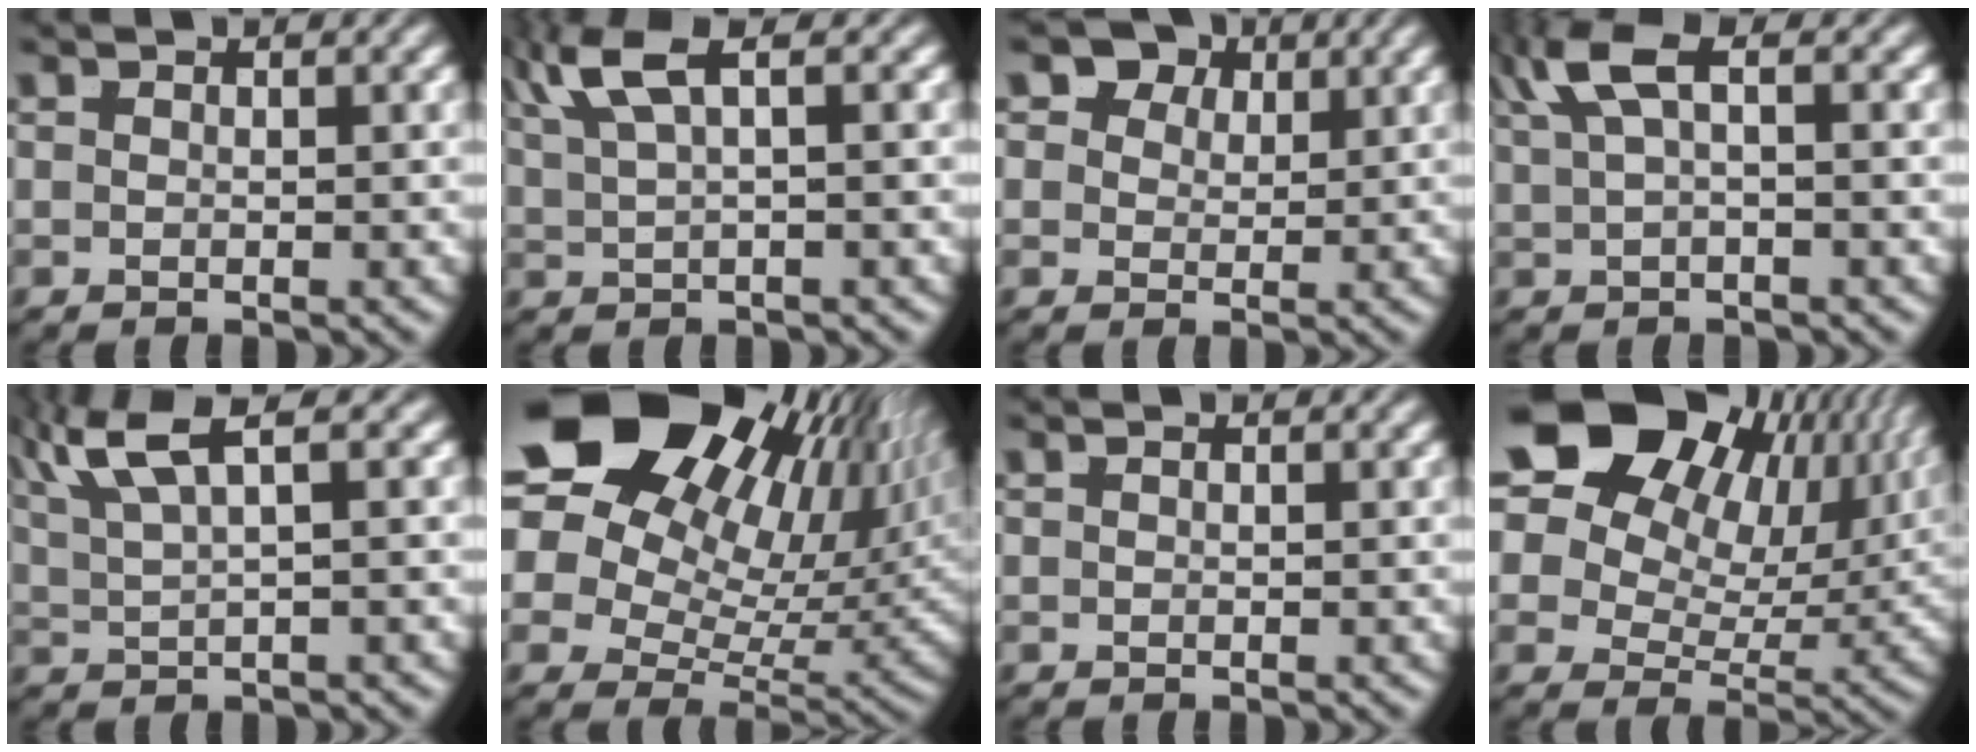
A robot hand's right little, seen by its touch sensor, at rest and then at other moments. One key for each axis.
{"total": 4.3, "fx": 2.4, "fy": 0.9, "fz": 3.5, "tx": -0.060, "ty": 0.010, "tz": 0.047}
{"total": 7.8, "fx": 3.1, "fy": 6.1, "fz": 3.8, "tx": -0.066, "ty": 0.000, "tz": 0.042}
{"total": 3.8, "fx": 1.7, "fy": 0.9, "fz": 3.3, "tx": -0.062, "ty": 0.009, "tz": 0.035}
{"total": 4.7, "fx": 2.8, "fy": 1.1, "fz": 3.6, "tx": -0.064, "ty": 0.008, "tz": 0.054}
{"total": 21.4, "fx": 5.7, "fy": 14.8, "fz": 14.4, "tx": -0.246, "ty": 0.007, "tz": 0.073}
{"total": 0.0}
{"total": 18.5, "fx": 5.0, "fy": 13.1, "fz": 12.1, "tx": -0.210, "ty": 0.015, "tz": 0.059}